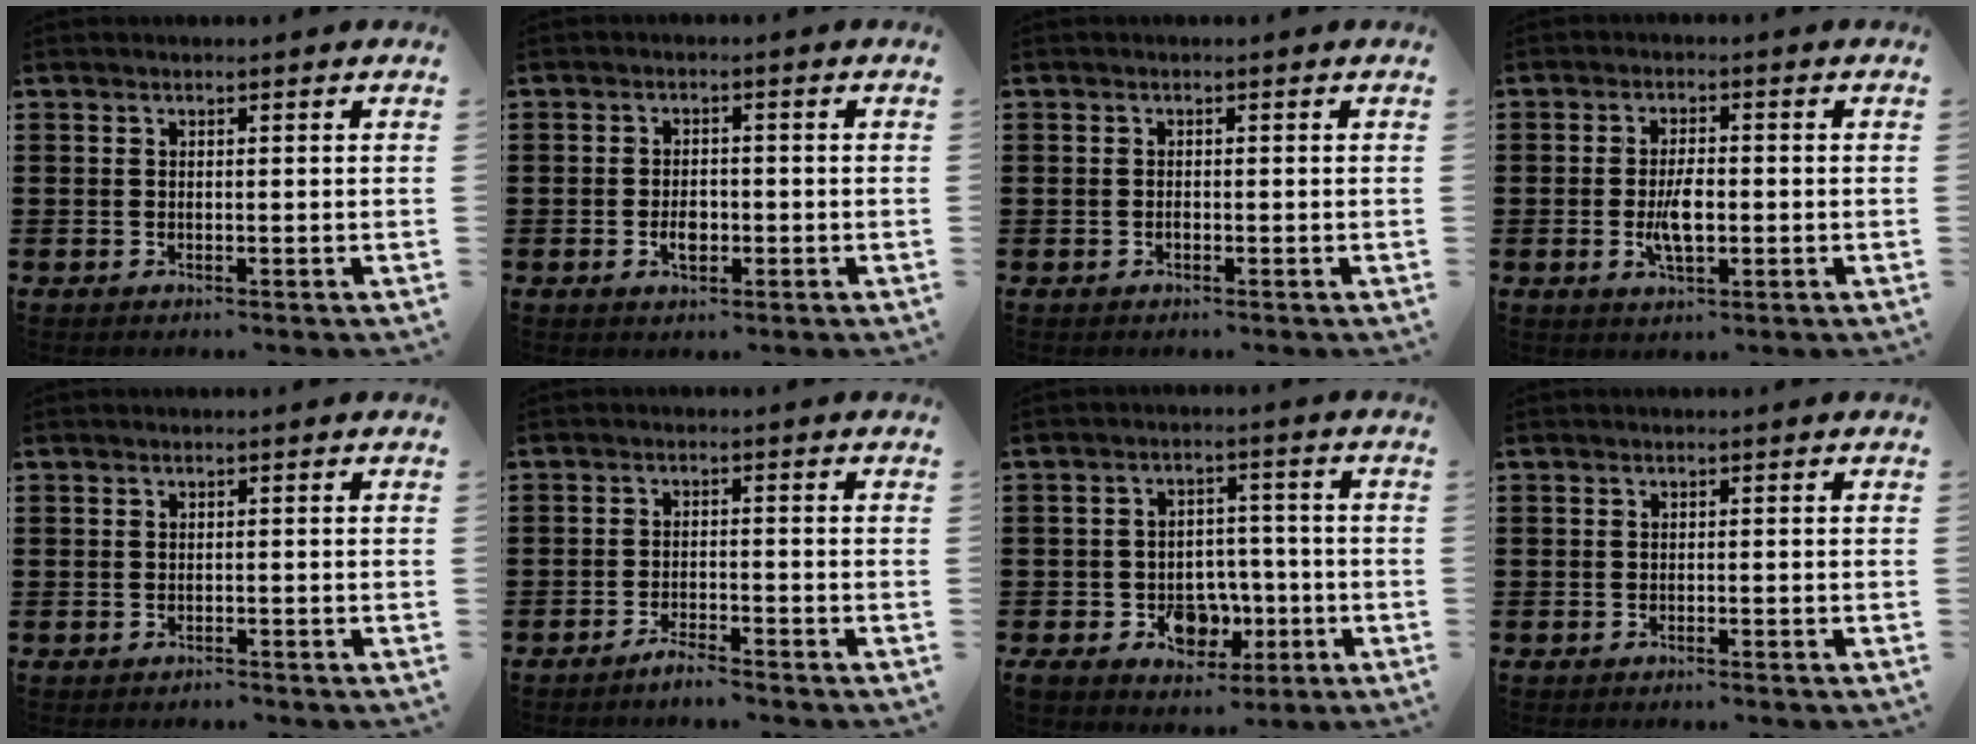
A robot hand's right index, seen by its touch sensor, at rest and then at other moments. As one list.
[{"total": 2.9, "force": [-0.8, 1.6, 2.3], "torque": [-0.035, -0.002, -0.016]}, {"total": 0.6, "force": [-0.4, 0.3, 0.3], "torque": [-0.005, 0.000, -0.008]}, {"total": 5.0, "force": [-0.9, 2.0, 4.6], "torque": [-0.093, -0.003, -0.018]}, {"total": 0.8, "force": [-0.8, 0.2, -0.2], "torque": [0.003, 0.002, -0.019]}, {"total": 4.3, "force": [-4.1, -0.1, 1.2], "torque": [-0.031, -0.002, -0.082]}, {"total": 6.7, "force": [-2.5, 5.3, 3.3], "torque": [-0.056, 0.015, -0.040]}, {"total": 0.5, "force": [-0.5, -0.1, 0.2], "torque": [-0.005, -0.005, -0.009]}]